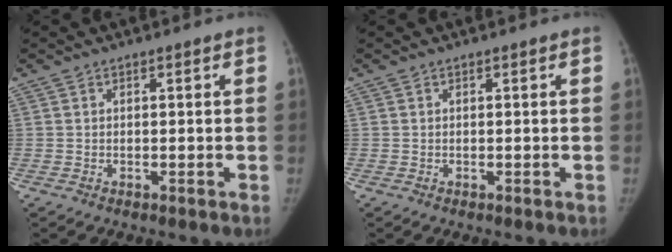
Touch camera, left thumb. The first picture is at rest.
{"total": 0.0}